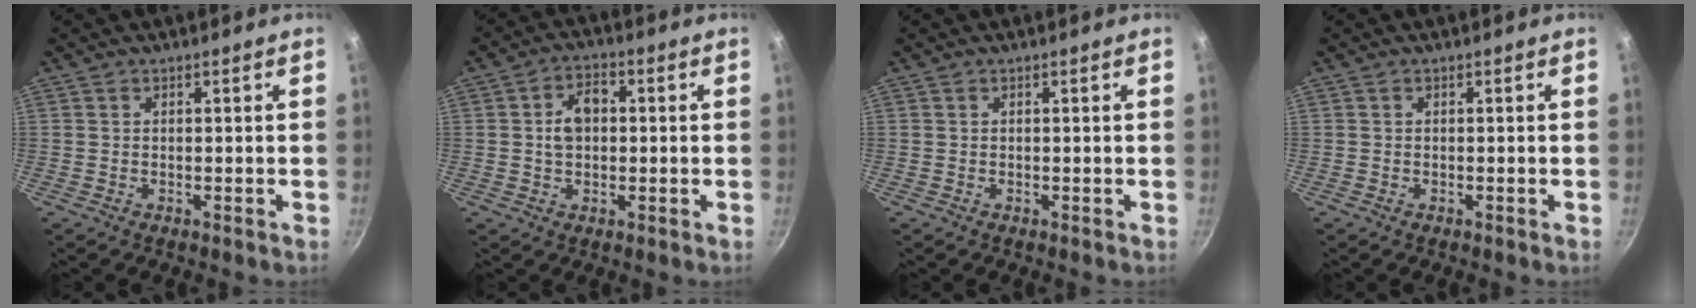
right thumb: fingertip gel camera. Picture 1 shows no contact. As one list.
[{"total": 6.0, "force": [0.4, 4.1, 4.4], "torque": [-0.050, 0.014, 0.002]}, {"total": 0.0}, {"total": 0.0}]